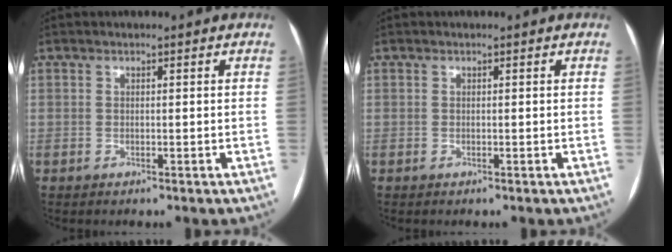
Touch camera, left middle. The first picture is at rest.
{"total": 0.0}